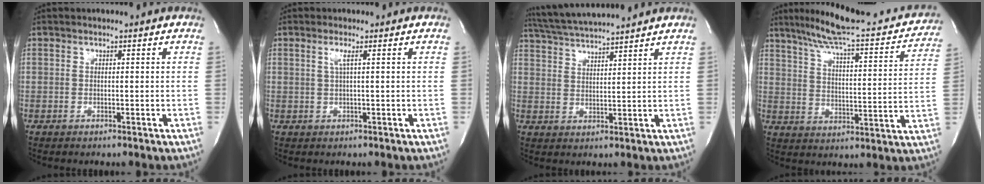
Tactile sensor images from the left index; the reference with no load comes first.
{"total": 1.6, "force": [0.4, -0.3, 1.5], "torque": [-0.034, 0.003, 0.010]}
{"total": 10.3, "force": [9.6, -0.9, 3.7], "torque": [-0.075, 0.023, 0.160]}
{"total": 22.7, "force": [19.8, 3.0, 10.7], "torque": [-0.163, -0.007, 0.260]}